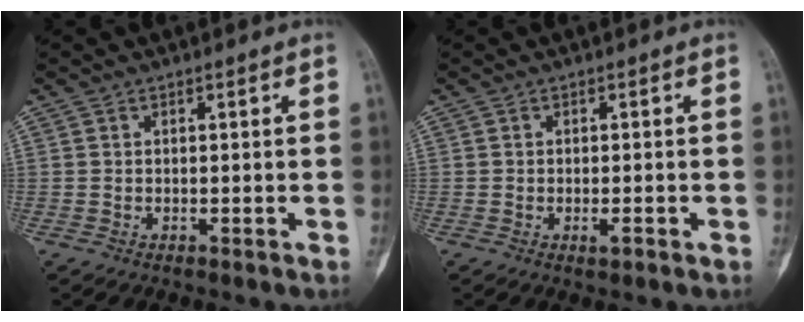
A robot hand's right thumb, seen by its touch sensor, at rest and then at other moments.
{"total": 1.8, "force": [-0.8, 0.5, 1.5], "torque": [-0.021, 0.001, -0.013]}